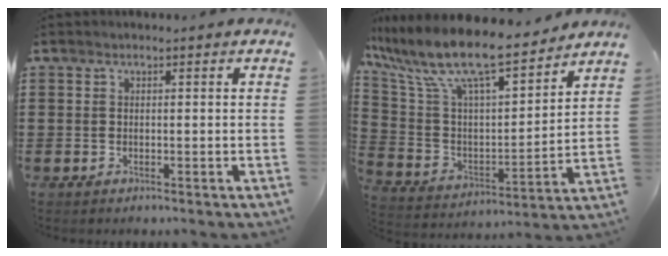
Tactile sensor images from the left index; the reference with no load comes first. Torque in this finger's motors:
{"motor_torque": [2.14, 0.00, 0.81, 0.21]}